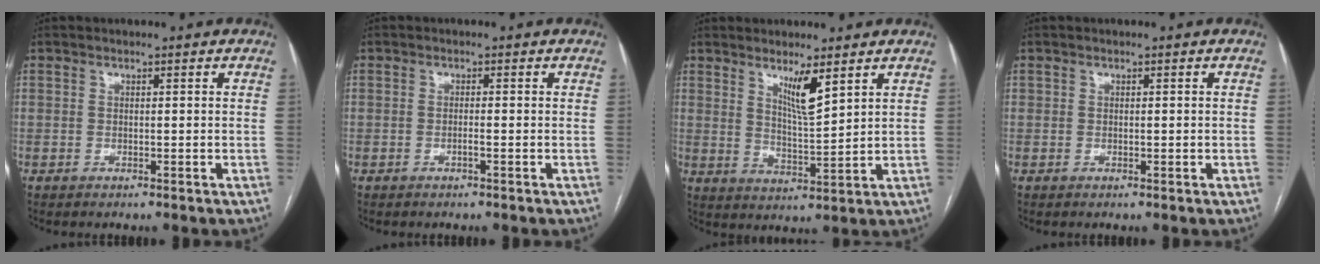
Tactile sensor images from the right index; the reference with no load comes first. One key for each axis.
{"total": 0.9, "fx": -0.4, "fy": -0.1, "fz": 0.8, "tx": -0.015, "ty": 0.001, "tz": -0.007}
{"total": 5.7, "fx": 3.4, "fy": 0.2, "fz": 4.5, "tx": -0.080, "ty": -0.016, "tz": 0.064}
{"total": 0.6, "fx": -0.1, "fy": 0.2, "fz": 0.6, "tx": -0.013, "ty": 0.006, "tz": 0.004}